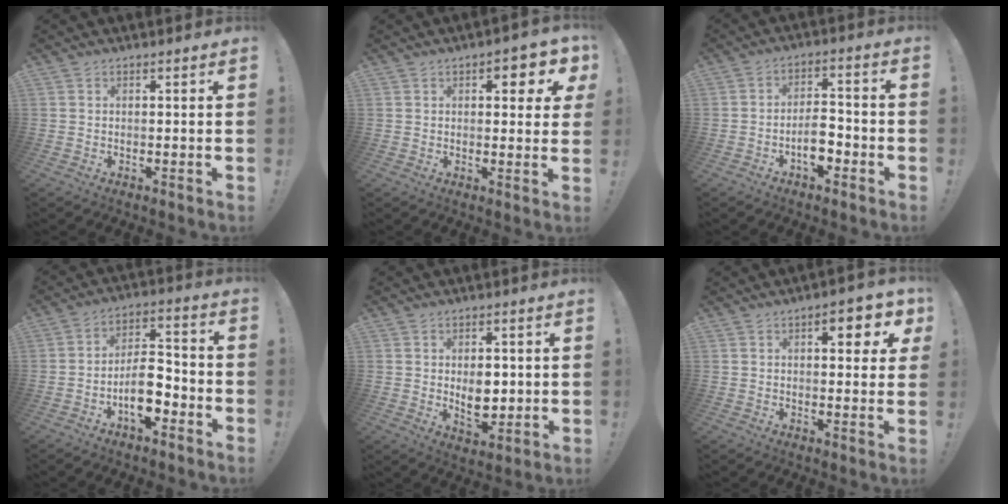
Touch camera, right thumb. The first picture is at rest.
{"total": 5.3, "force": [2.0, 2.4, 4.2], "torque": [-0.035, -0.011, 0.027]}
{"total": 7.5, "force": [-3.5, 3.7, 5.5], "torque": [-0.099, 0.016, -0.062]}
{"total": 11.1, "force": [-5.3, 5.5, 8.0], "torque": [-0.141, 0.035, -0.092]}
{"total": 7.3, "force": [0.4, 5.2, 5.1], "torque": [-0.071, 0.002, 0.010]}
{"total": 6.9, "force": [2.9, 2.6, 5.7], "torque": [-0.056, -0.012, 0.039]}